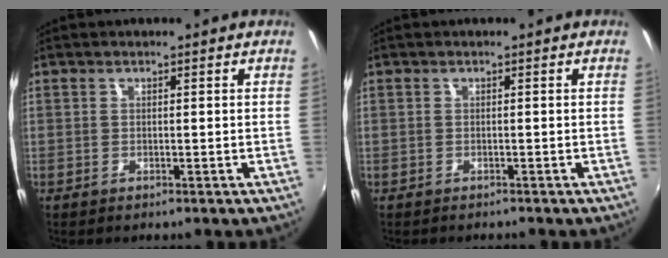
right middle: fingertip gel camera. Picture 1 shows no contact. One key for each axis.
{"total": 0.8, "fx": -0.8, "fy": 0.3, "fz": 0.1, "tx": -0.005, "ty": -0.003, "tz": -0.012}